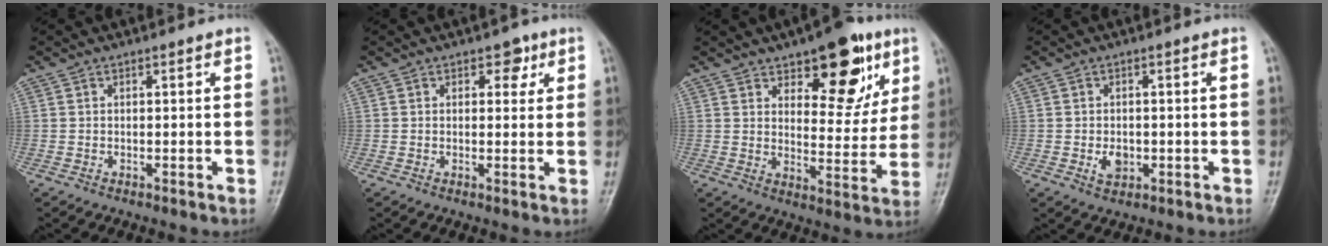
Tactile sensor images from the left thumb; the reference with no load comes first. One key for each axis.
{"total": 3.0, "fx": 1.5, "fy": 2.1, "fz": 1.6, "tx": 0.003, "ty": -0.005, "tz": 0.016}
{"total": 15.2, "fx": 8.3, "fy": 7.2, "fz": 10.5, "tx": -0.087, "ty": -0.041, "tz": 0.118}
{"total": 3.2, "fx": -0.6, "fy": 2.3, "fz": 2.1, "tx": -0.028, "ty": 0.000, "tz": -0.006}